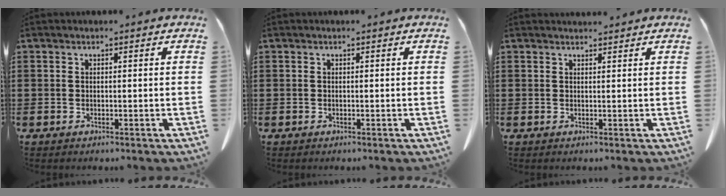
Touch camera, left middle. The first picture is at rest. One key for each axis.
{"total": 0.0}
{"total": 1.1, "fx": 1.1, "fy": 0.1, "fz": 0.2, "tx": -0.006, "ty": 0.000, "tz": 0.021}